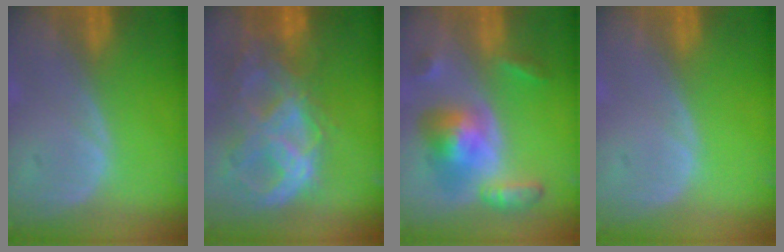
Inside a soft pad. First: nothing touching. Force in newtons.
{"total": 10.9, "press": 9.2, "slide": 5.8}
{"total": 8.1, "press": 8.1, "slide": 0.6}
{"total": 0.0}